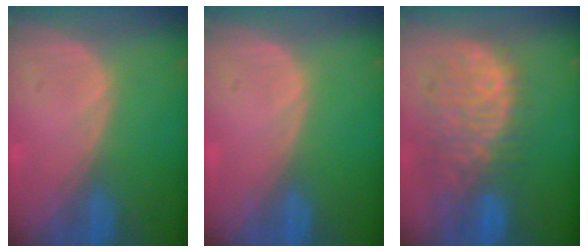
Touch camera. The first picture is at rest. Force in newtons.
{"total": 0.0}
{"total": 11.3, "press": 9.6, "slide": 5.8}